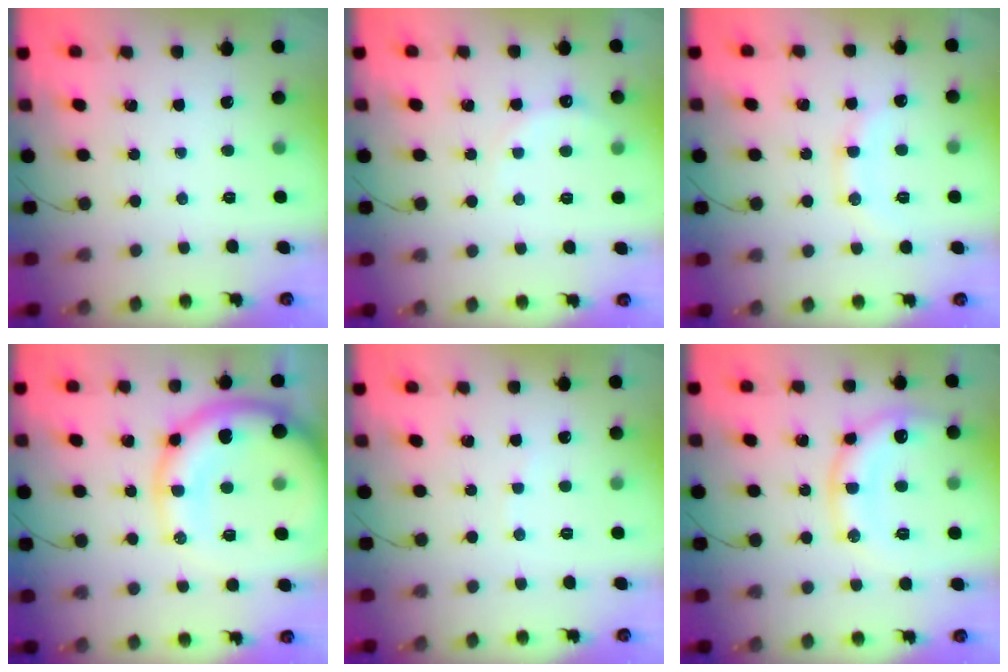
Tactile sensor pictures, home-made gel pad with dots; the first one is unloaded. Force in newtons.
{"total": 4.6, "press": 4.4, "slide": 1.5}
{"total": 9.8, "press": 9.7, "slide": 1.2}
{"total": 20.3, "press": 20.1, "slide": 3.0}
{"total": 2.9, "press": 2.9, "slide": 0.7}
{"total": 12.9, "press": 12.9, "slide": 1.1}